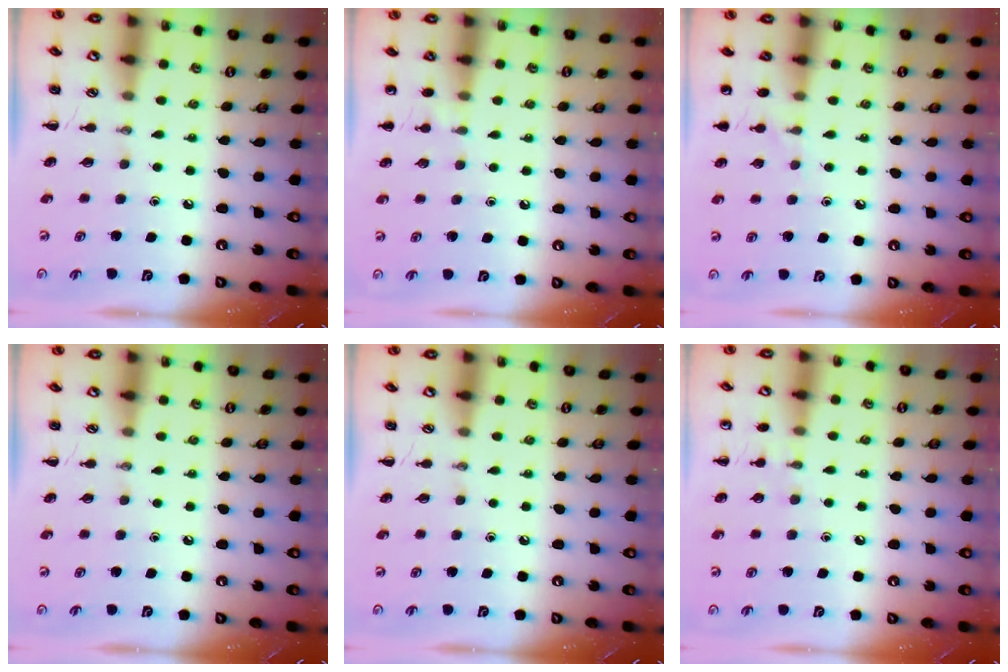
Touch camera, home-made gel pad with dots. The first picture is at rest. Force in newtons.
{"total": 5.0, "press": 4.7, "slide": 1.6}
{"total": 5.5, "press": 5.2, "slide": 1.9}
{"total": 0.0}
{"total": 0.0}
{"total": 5.5, "press": 5.2, "slide": 1.5}